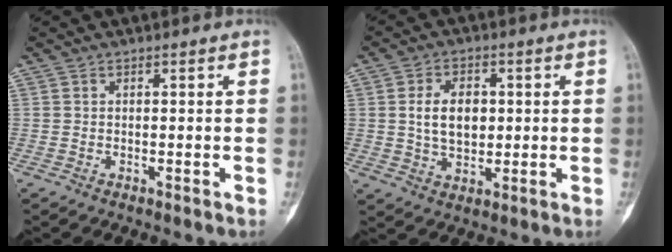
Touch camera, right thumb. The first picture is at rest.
{"total": 8.2, "force": [0.9, 5.5, 6.0], "torque": [-0.085, 0.000, 0.019]}